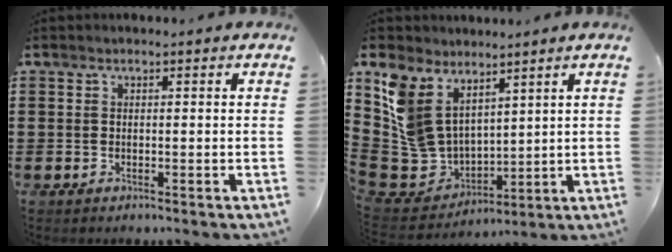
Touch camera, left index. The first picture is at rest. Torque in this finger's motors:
{"motor_torque": [1.80, -0.34, 1.05, 0.21]}